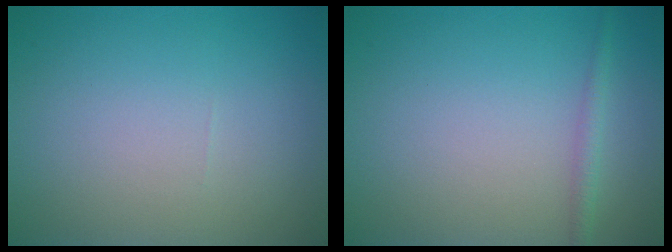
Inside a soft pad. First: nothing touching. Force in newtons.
{"total": 1.2, "press": 1.2, "slide": 0.1}